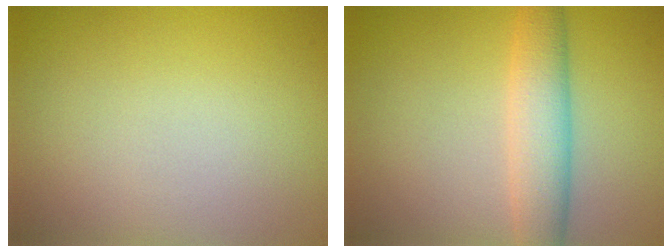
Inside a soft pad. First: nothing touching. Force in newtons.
{"total": 4.1, "press": 4.1, "slide": 0.1}